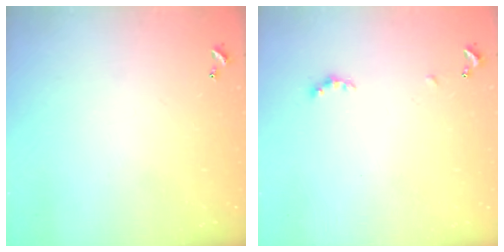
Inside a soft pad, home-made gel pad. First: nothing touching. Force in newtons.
{"total": 2.6, "press": 2.6, "slide": 0.6}